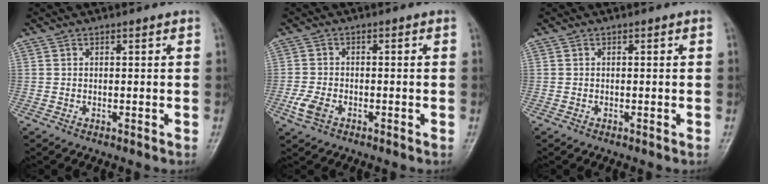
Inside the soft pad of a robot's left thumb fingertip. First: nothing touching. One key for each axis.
{"total": 3.7, "fx": -1.9, "fy": 2.2, "fz": 2.3, "tx": -0.060, "ty": 0.004, "tz": -0.039}
{"total": 0.0}